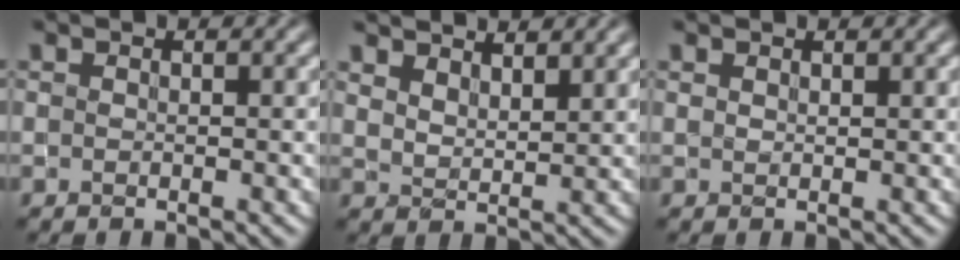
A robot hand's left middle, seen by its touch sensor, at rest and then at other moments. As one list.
[{"total": 4.3, "force": [3.8, 1.3, 1.7], "torque": [-0.028, 0.005, 0.056]}, {"total": 0.6, "force": [0.6, 0.2, 0.2], "torque": [-0.005, 0.000, 0.012]}]